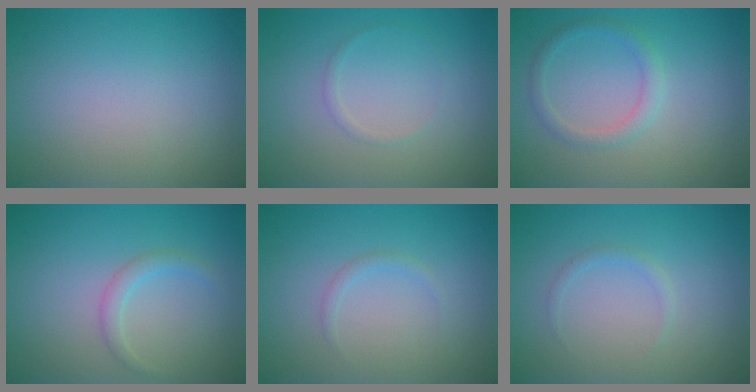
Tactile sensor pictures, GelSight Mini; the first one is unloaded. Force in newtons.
{"total": 0.6, "press": 0.6, "slide": 0.1}
{"total": 1.7, "press": 1.7, "slide": 0.1}
{"total": 1.4, "press": 1.4, "slide": 0.1}
{"total": 0.8, "press": 0.8, "slide": 0.1}
{"total": 0.8, "press": 0.8, "slide": 0.0}